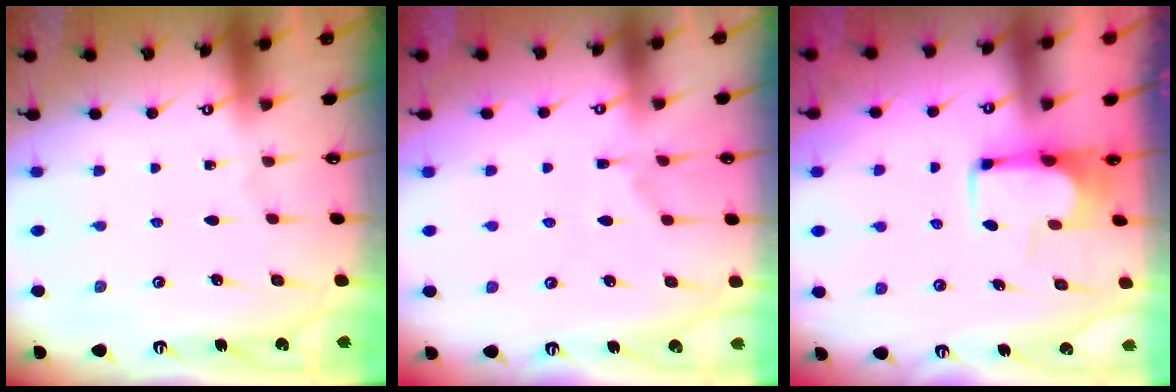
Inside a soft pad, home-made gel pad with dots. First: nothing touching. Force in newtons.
{"total": 1.0, "press": 0.2, "slide": 1.0}
{"total": 3.2, "press": 3.1, "slide": 0.4}